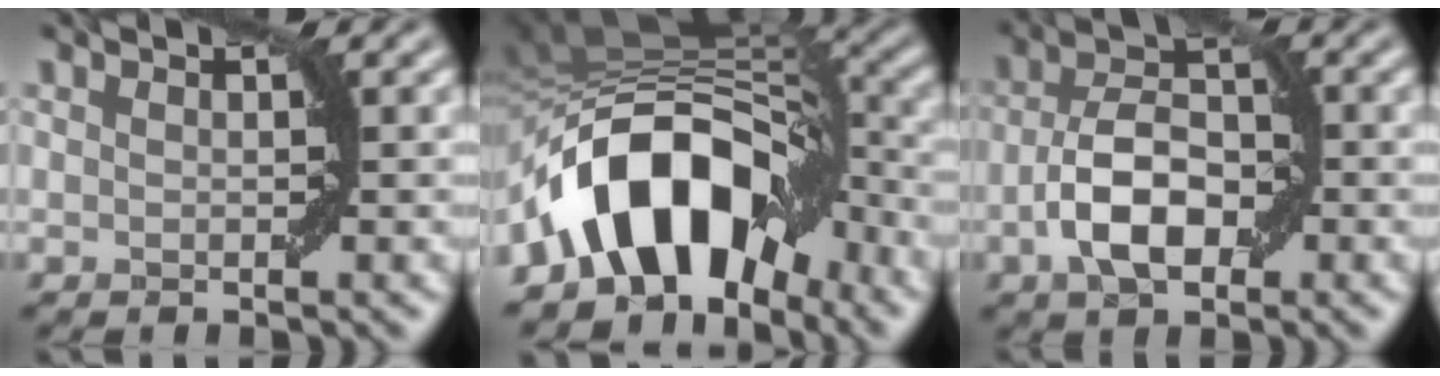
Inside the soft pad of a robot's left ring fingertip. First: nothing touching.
{"total": 11.6, "force": [-5.9, 6.8, 7.4], "torque": [-0.103, 0.015, -0.103]}
{"total": 6.3, "force": [-2.0, 3.3, 5.0], "torque": [-0.091, 0.010, -0.040]}